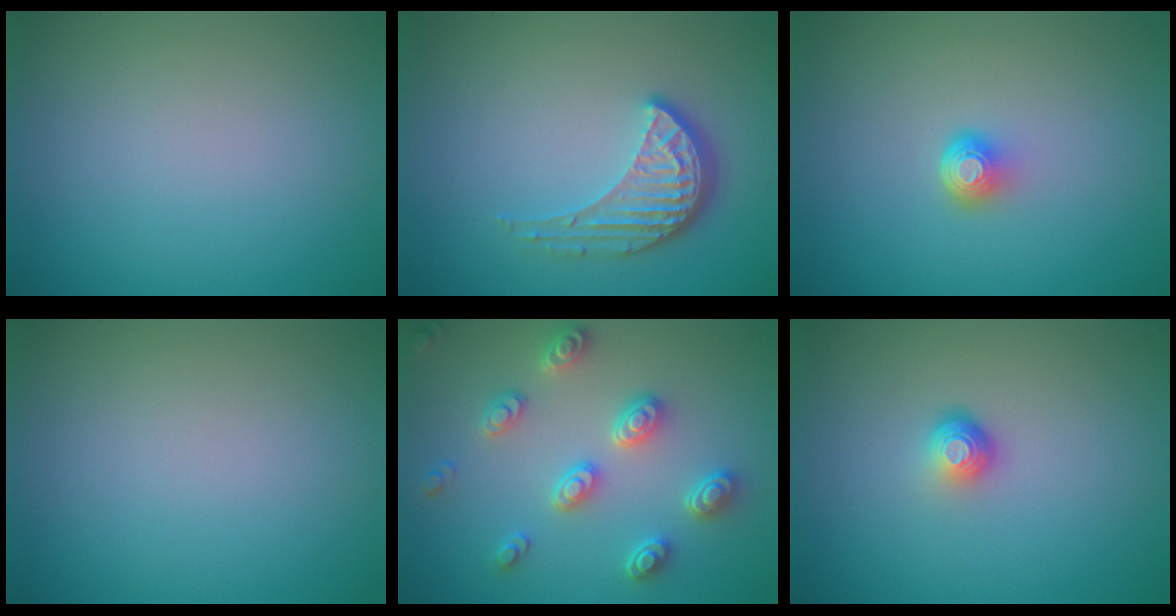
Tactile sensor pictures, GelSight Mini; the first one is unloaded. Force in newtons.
{"total": 4.1, "press": 3.1, "slide": 2.7}
{"total": 1.9, "press": 1.3, "slide": 1.4}
{"total": 0.0}
{"total": 3.8, "press": 3.7, "slide": 1.0}
{"total": 1.9, "press": 1.3, "slide": 1.4}